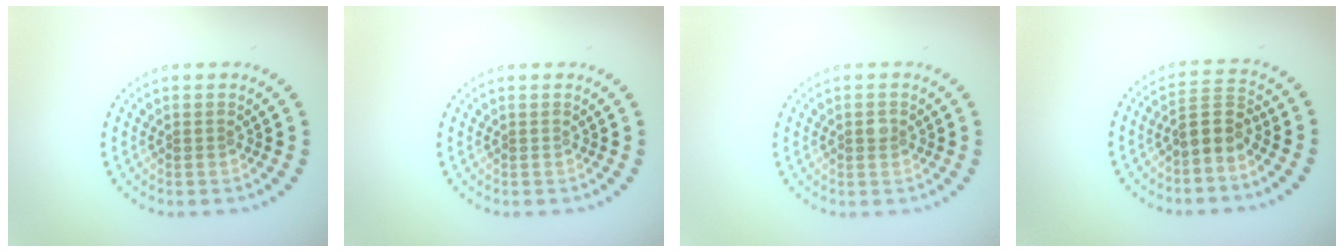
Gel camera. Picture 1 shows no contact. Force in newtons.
{"total": 0.0}
{"total": 0.9, "press": 0.9, "slide": 0.1}
{"total": 2.7, "press": 2.3, "slide": 1.5}